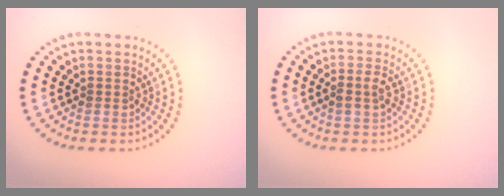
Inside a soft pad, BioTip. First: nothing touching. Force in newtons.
{"total": 1.5, "press": 1.4, "slide": 0.6}